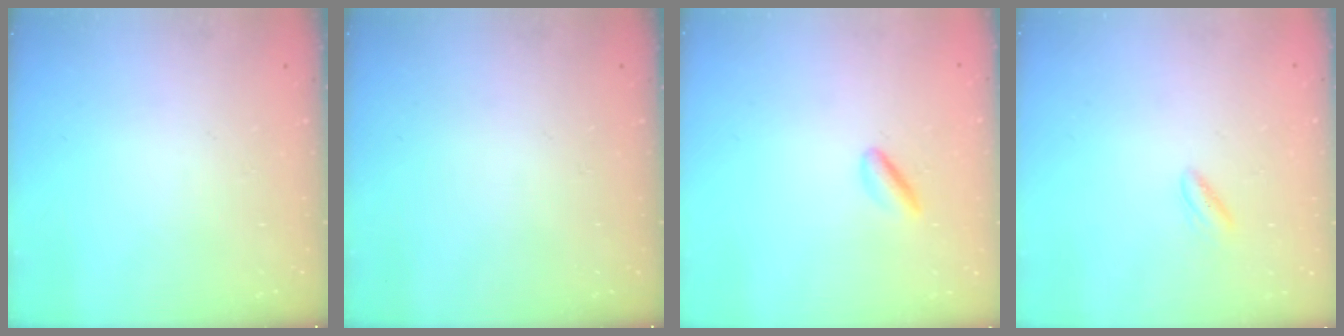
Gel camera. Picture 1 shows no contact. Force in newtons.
{"total": 0.0}
{"total": 3.0, "press": 2.8, "slide": 1.1}
{"total": 2.7, "press": 2.6, "slide": 0.7}